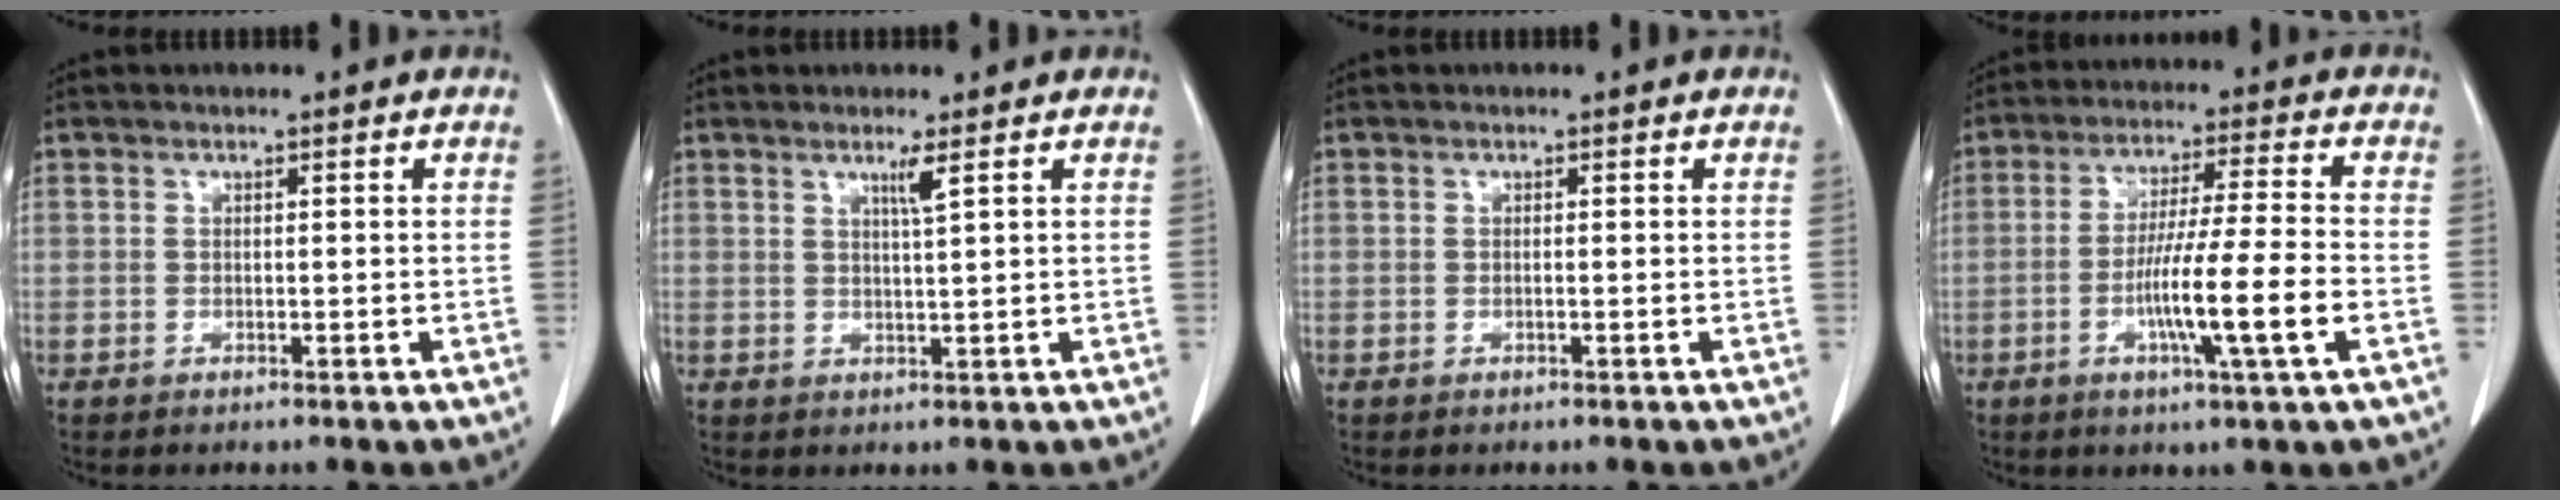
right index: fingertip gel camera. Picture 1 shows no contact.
{"total": 2.1, "force": [1.2, -0.6, 1.7], "torque": [-0.033, -0.007, 0.024]}
{"total": 0.0}
{"total": 11.1, "force": [-3.3, -0.6, 10.6], "torque": [-0.193, -0.009, -0.060]}